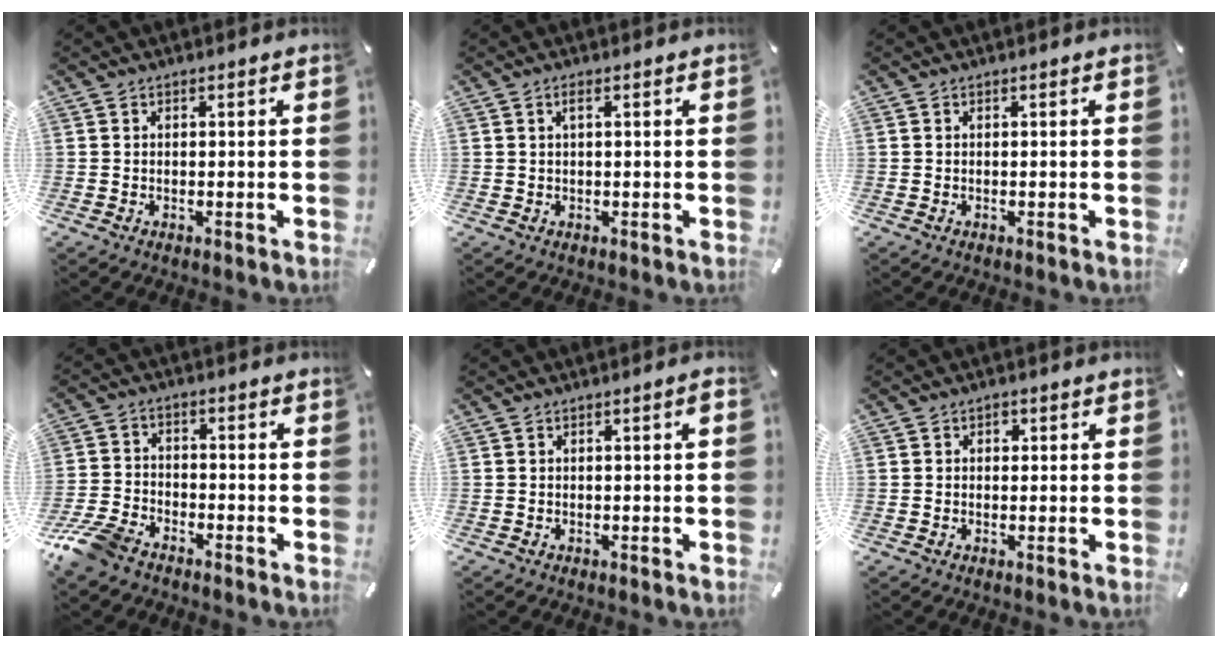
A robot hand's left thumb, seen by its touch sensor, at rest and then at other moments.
{"total": 1.6, "force": [0.4, 0.3, 1.5], "torque": [-0.029, 0.002, 0.006]}
{"total": 0.0}
{"total": 8.7, "force": [-6.6, 4.2, 3.7], "torque": [-0.089, 0.025, -0.130]}
{"total": 1.2, "force": [0.0, 0.1, 1.2], "torque": [-0.019, -0.001, -0.001]}
{"total": 1.3, "force": [0.3, 1.1, 0.5], "torque": [-0.003, 0.004, 0.001]}